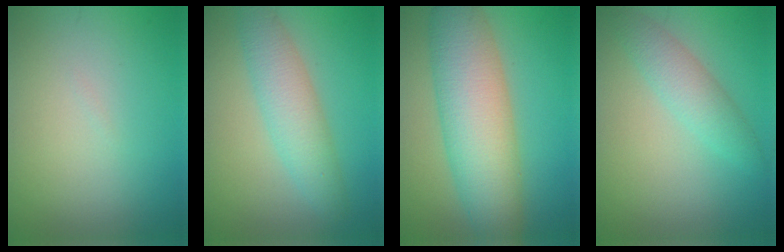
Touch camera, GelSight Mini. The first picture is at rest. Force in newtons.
{"total": 4.2, "press": 4.2, "slide": 0.1}
{"total": 8.7, "press": 8.7, "slide": 0.5}
{"total": 2.9, "press": 2.9, "slide": 0.1}